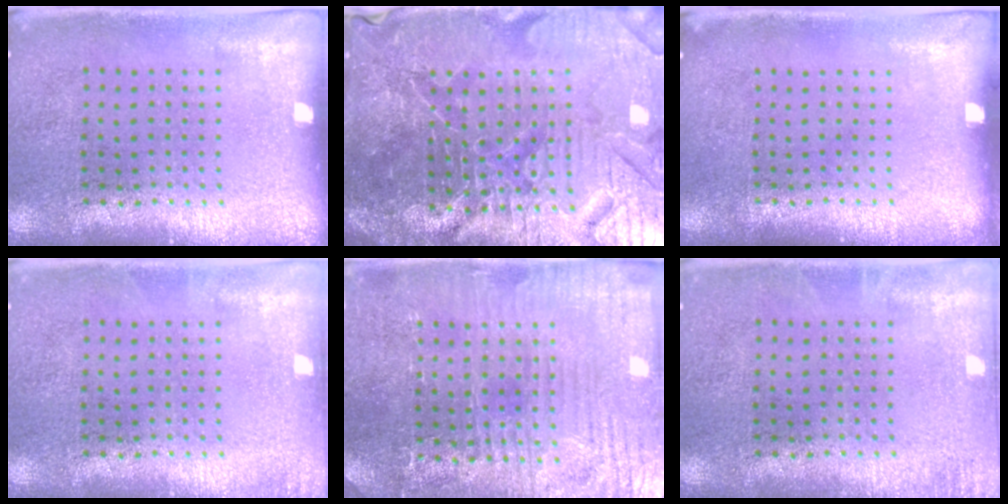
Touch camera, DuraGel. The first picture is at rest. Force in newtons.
{"total": 6.3, "press": 5.7, "slide": 2.8}
{"total": 0.0}
{"total": 0.7, "press": 0.7, "slide": 0.1}
{"total": 3.9, "press": 3.8, "slide": 0.8}
{"total": 1.2, "press": 1.1, "slide": 0.2}